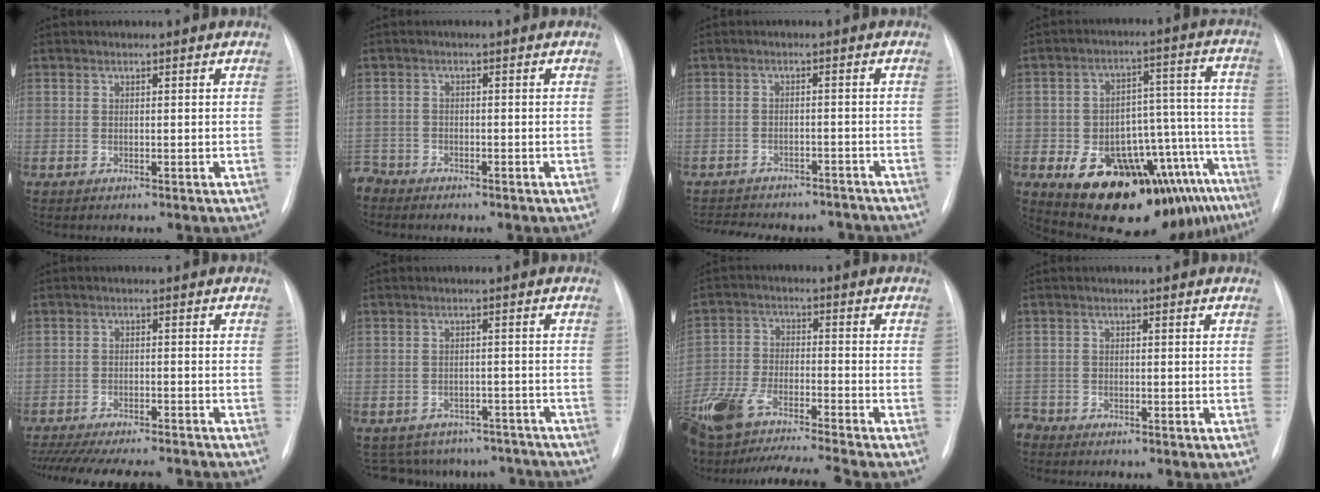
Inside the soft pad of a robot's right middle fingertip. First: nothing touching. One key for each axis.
{"total": 2.8, "fx": -2.5, "fy": 1.2, "fz": -0.3, "tx": 0.004, "ty": -0.001, "tz": -0.050}
{"total": 13.2, "fx": -11.7, "fy": 4.9, "fz": 3.5, "tx": -0.073, "ty": 0.014, "tz": -0.140}
{"total": 20.2, "fx": -12.0, "fy": 7.9, "fz": 14.2, "tx": -0.123, "ty": 0.057, "tz": -0.166}
{"total": 17.7, "fx": -15.6, "fy": 3.8, "fz": 7.5, "tx": -0.169, "ty": -0.021, "tz": -0.215}
{"total": 12.7, "fx": -11.3, "fy": 5.6, "fz": 1.4, "tx": -0.022, "ty": 0.023, "tz": -0.128}
{"total": 16.5, "fx": -14.0, "fy": 1.6, "fz": 8.6, "tx": -0.193, "ty": -0.007, "tz": -0.248}
{"total": 2.0, "fx": -1.8, "fy": 0.9, "fz": 0.0, "tx": 0.000, "ty": -0.001, "tz": -0.032}